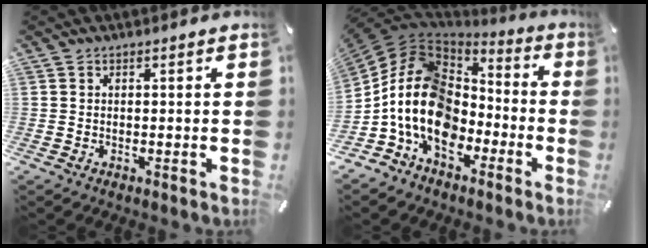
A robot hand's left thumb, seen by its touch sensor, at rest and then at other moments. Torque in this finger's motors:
{"motor_torque": [-0.02, 2.91, 1.54, 1.23, 0.40]}